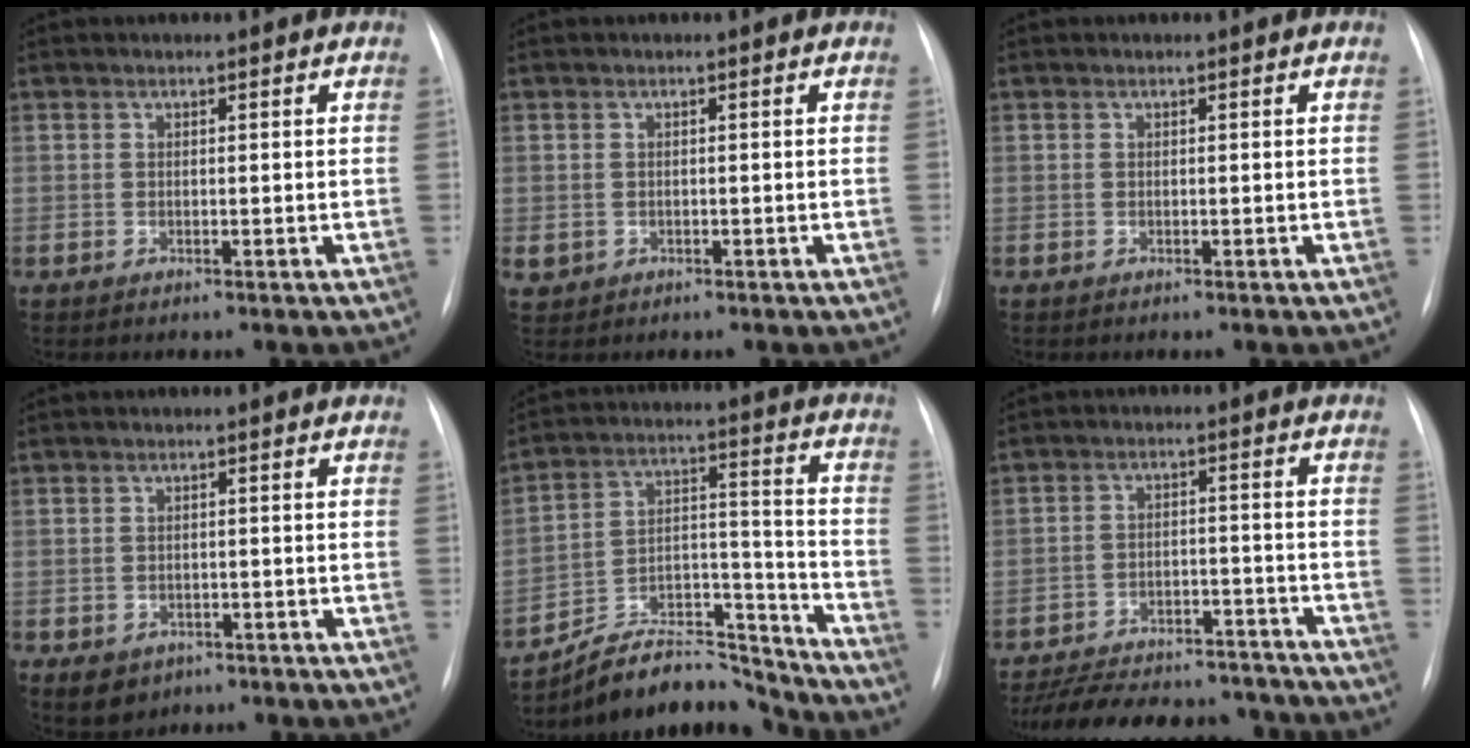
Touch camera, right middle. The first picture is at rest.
{"total": 1.7, "force": [-0.4, 1.6, 0.5], "torque": [-0.009, 0.003, 0.004]}
{"total": 0.0}
{"total": 4.7, "force": [-2.6, 3.7, 1.4], "torque": [-0.016, 0.003, -0.026]}
{"total": 14.9, "force": [-14.1, 3.8, 2.7], "torque": [-0.030, 0.061, -0.231]}
{"total": 20.6, "force": [-18.5, 6.2, 6.7], "torque": [-0.132, 0.003, -0.253]}